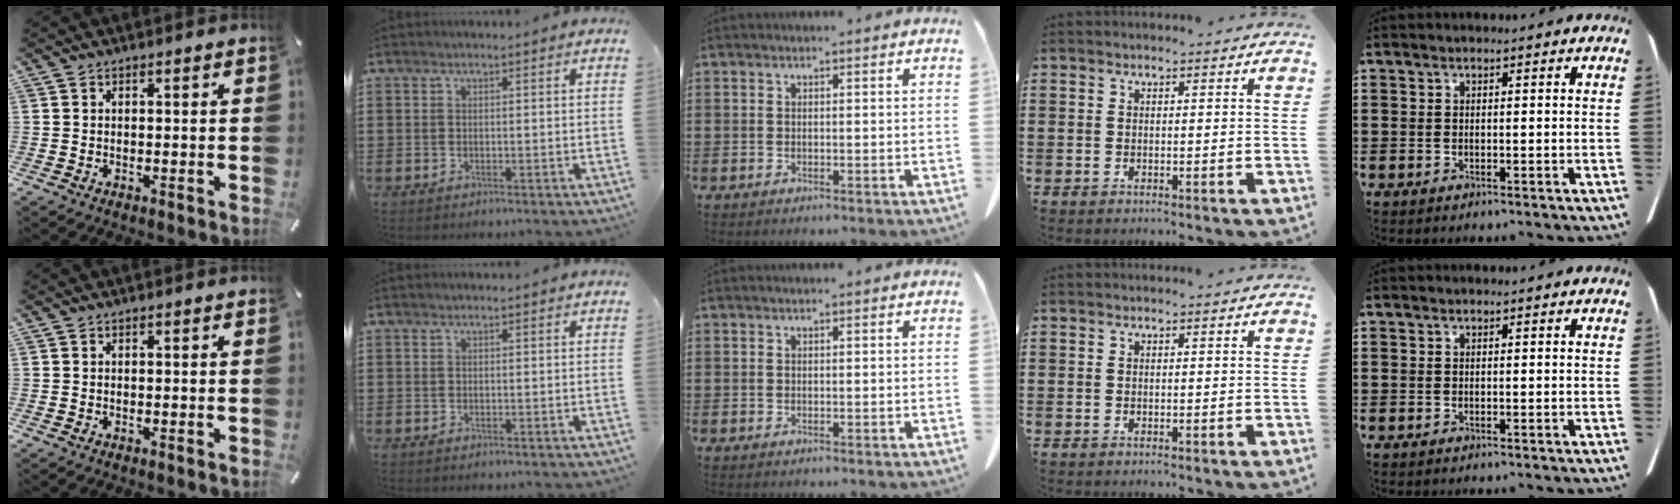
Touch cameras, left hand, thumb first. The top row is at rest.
{}